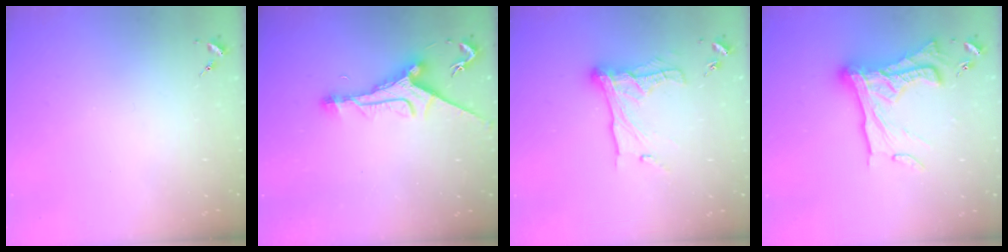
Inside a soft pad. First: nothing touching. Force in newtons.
{"total": 10.0, "press": 9.9, "slide": 0.7}
{"total": 15.8, "press": 15.8, "slide": 1.2}
{"total": 24.7, "press": 24.6, "slide": 2.0}